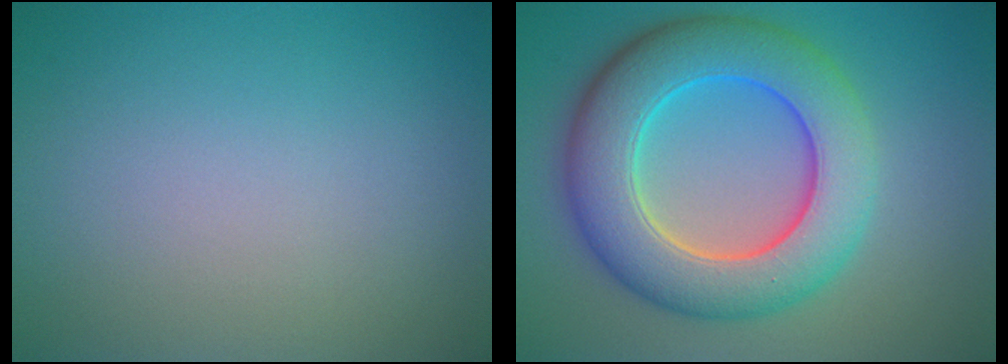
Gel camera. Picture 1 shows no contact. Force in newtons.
{"total": 9.7, "press": 9.7, "slide": 0.4}